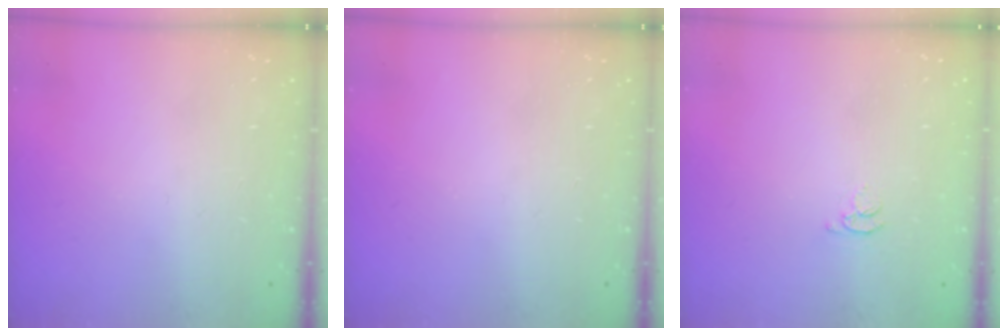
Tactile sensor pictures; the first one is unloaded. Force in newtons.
{"total": 0.0}
{"total": 2.8, "press": 2.8, "slide": 0.4}